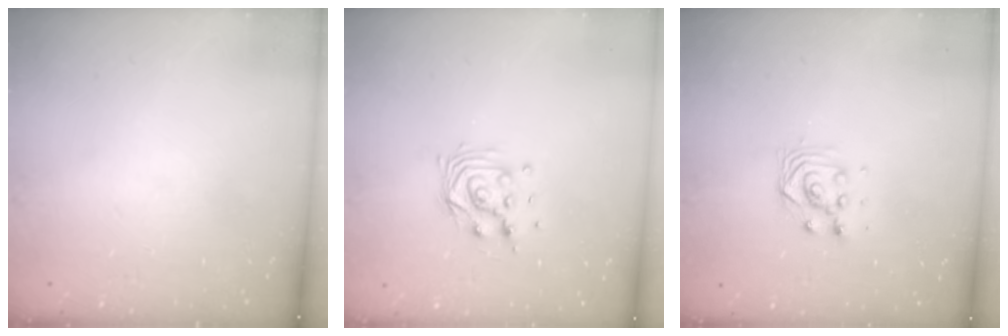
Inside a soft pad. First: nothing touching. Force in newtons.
{"total": 9.5, "press": 9.4, "slide": 0.8}
{"total": 2.9, "press": 2.8, "slide": 0.8}